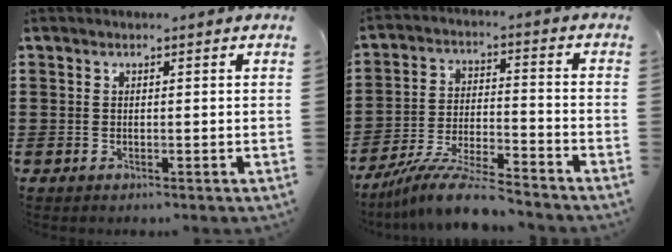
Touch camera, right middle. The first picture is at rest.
{"total": 9.8, "force": [-8.9, 0.7, 4.1], "torque": [-0.075, 0.012, -0.169]}